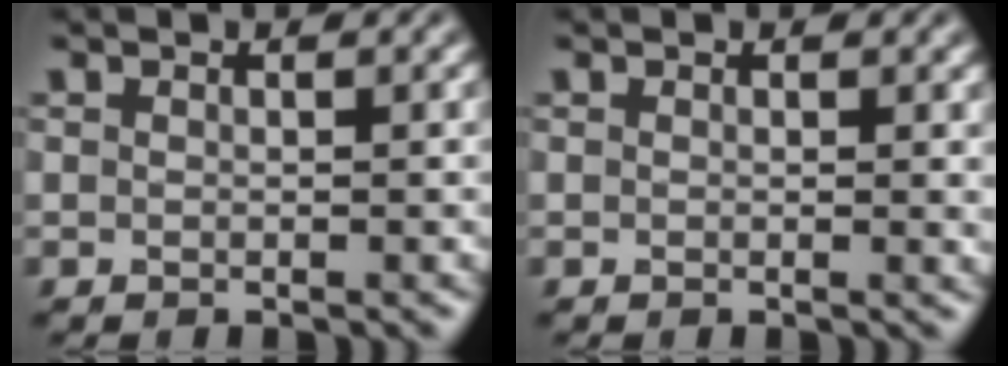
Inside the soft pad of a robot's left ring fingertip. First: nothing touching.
{"total": 0.8, "force": [0.3, 0.1, 0.7], "torque": [-0.006, -0.002, 0.003]}